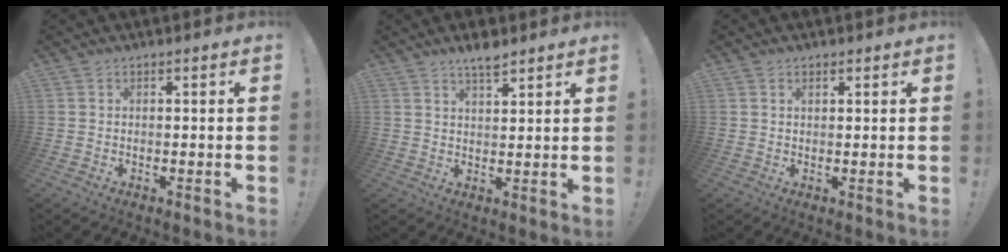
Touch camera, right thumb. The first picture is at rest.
{"total": 4.8, "force": [3.9, 1.0, 2.6], "torque": [-0.033, -0.027, 0.065]}
{"total": 1.1, "force": [0.8, 0.4, 0.5], "torque": [-0.002, -0.004, 0.014]}